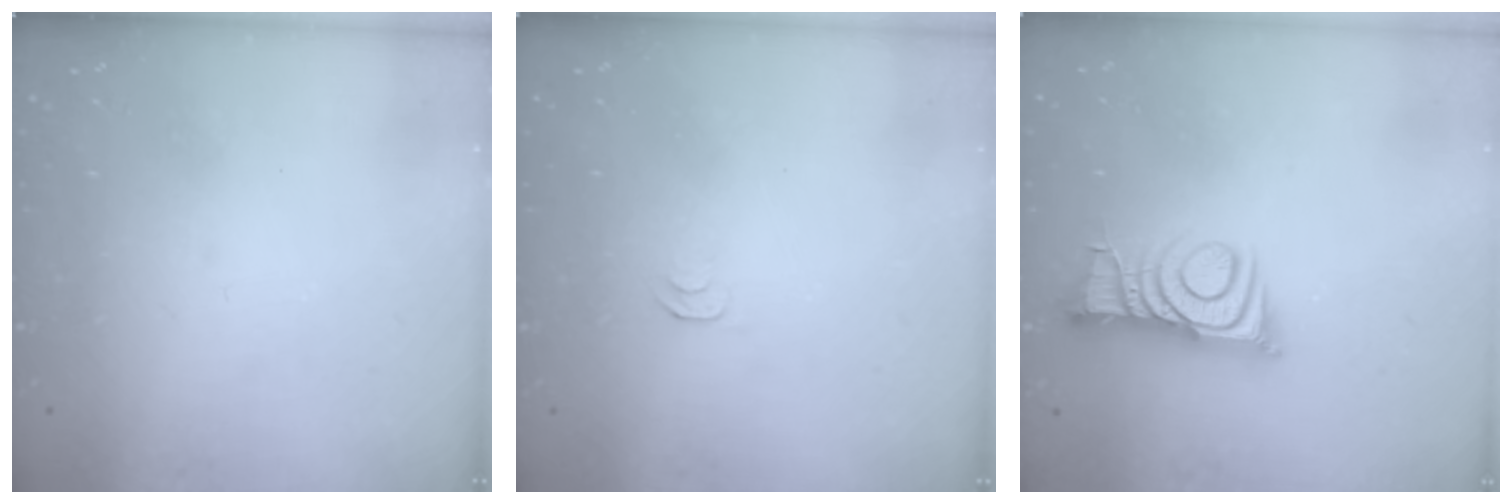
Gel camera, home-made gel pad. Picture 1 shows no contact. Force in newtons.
{"total": 3.6, "press": 3.6, "slide": 0.6}
{"total": 10.4, "press": 10.4, "slide": 0.2}